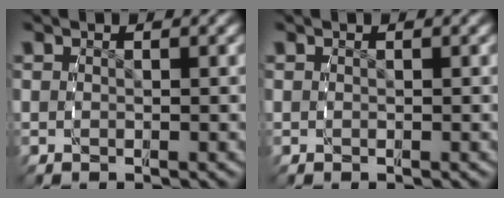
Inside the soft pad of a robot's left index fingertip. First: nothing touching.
{"total": 0.0}